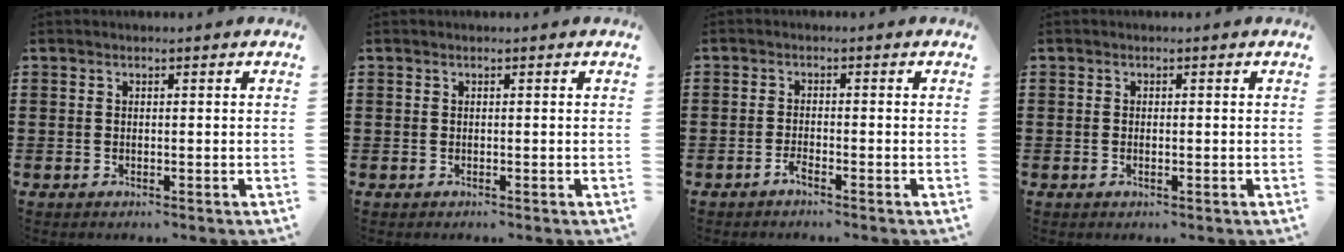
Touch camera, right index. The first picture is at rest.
{"total": 0.0}
{"total": 1.6, "force": [-1.4, 0.1, 0.8], "torque": [-0.016, -0.002, -0.025]}
{"total": 0.6, "force": [-0.2, 0.2, 0.6], "torque": [-0.011, -0.003, -0.002]}